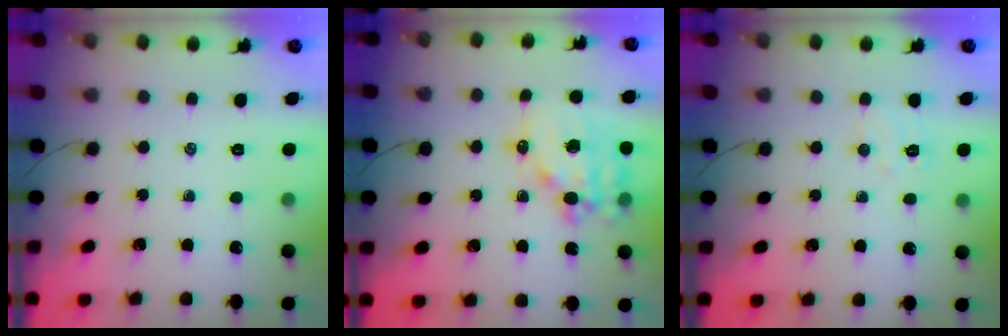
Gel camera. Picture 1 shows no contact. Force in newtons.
{"total": 14.0, "press": 13.6, "slide": 3.1}
{"total": 4.8, "press": 4.8, "slide": 0.8}